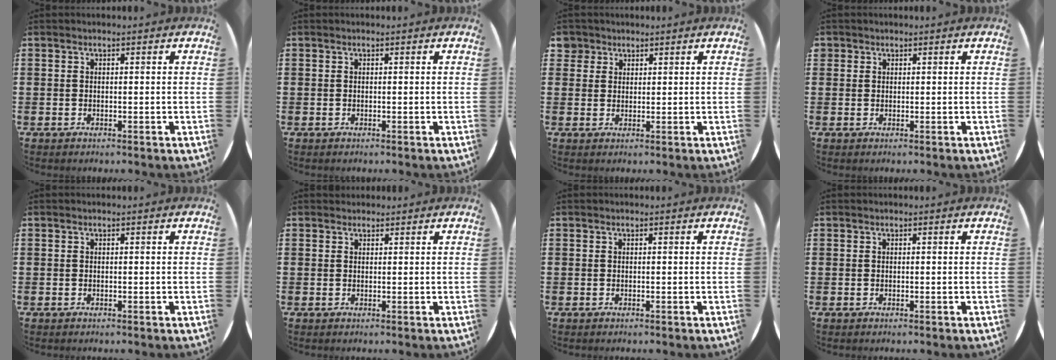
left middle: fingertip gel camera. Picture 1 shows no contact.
{"total": 0.0}
{"total": 2.4, "force": [1.8, 1.6, -0.1], "torque": [0.003, 0.005, 0.034]}
{"total": 0.8, "force": [0.6, 0.5, -0.1], "torque": [0.001, 0.004, 0.012]}
{"total": 0.0}
{"total": 0.8, "force": [0.7, 0.2, -0.2], "torque": [0.010, 0.000, 0.012]}
{"total": 0.0}
{"total": 0.0}